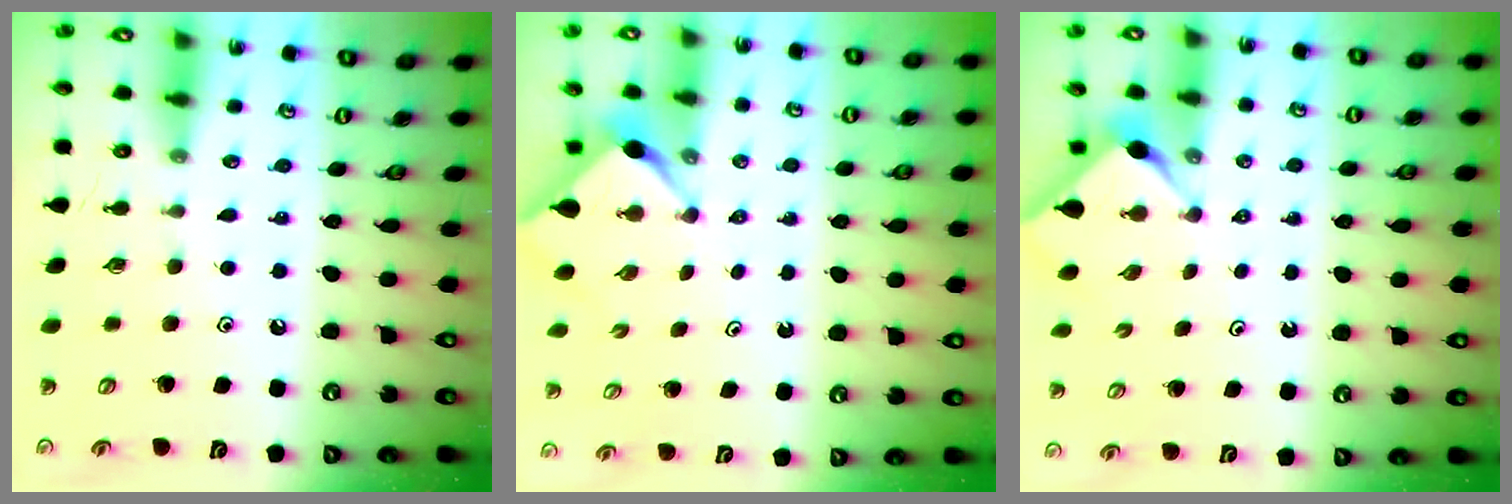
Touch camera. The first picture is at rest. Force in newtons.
{"total": 2.6, "press": 2.6, "slide": 0.3}
{"total": 2.8, "press": 2.8, "slide": 0.4}